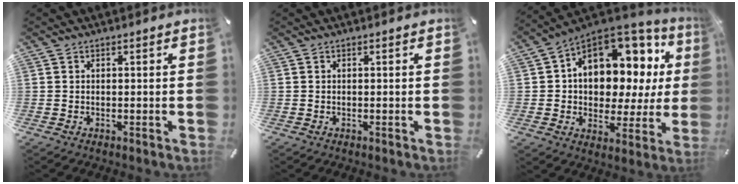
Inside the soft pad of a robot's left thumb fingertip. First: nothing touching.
{"total": 0.0}
{"total": 13.3, "force": [5.5, 9.7, 7.3], "torque": [-0.107, -0.051, 0.100]}